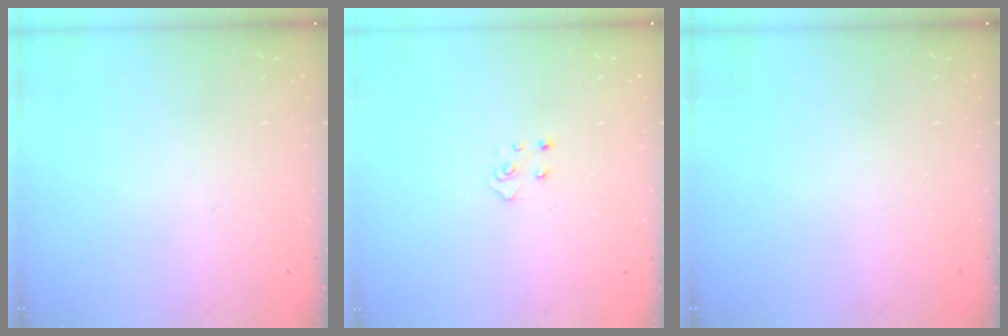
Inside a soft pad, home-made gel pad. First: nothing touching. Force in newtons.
{"total": 4.0, "press": 4.0, "slide": 0.4}
{"total": 0.0}